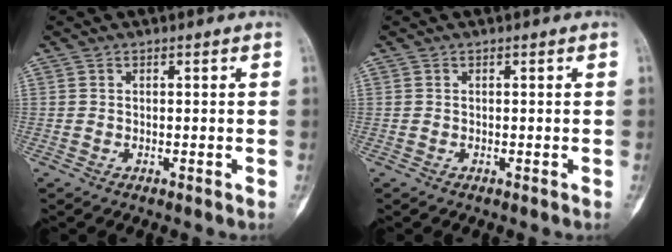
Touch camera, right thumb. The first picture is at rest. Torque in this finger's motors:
{"motor_torque": [0.06, 0.07, 0.10, 0.00, 0.02]}